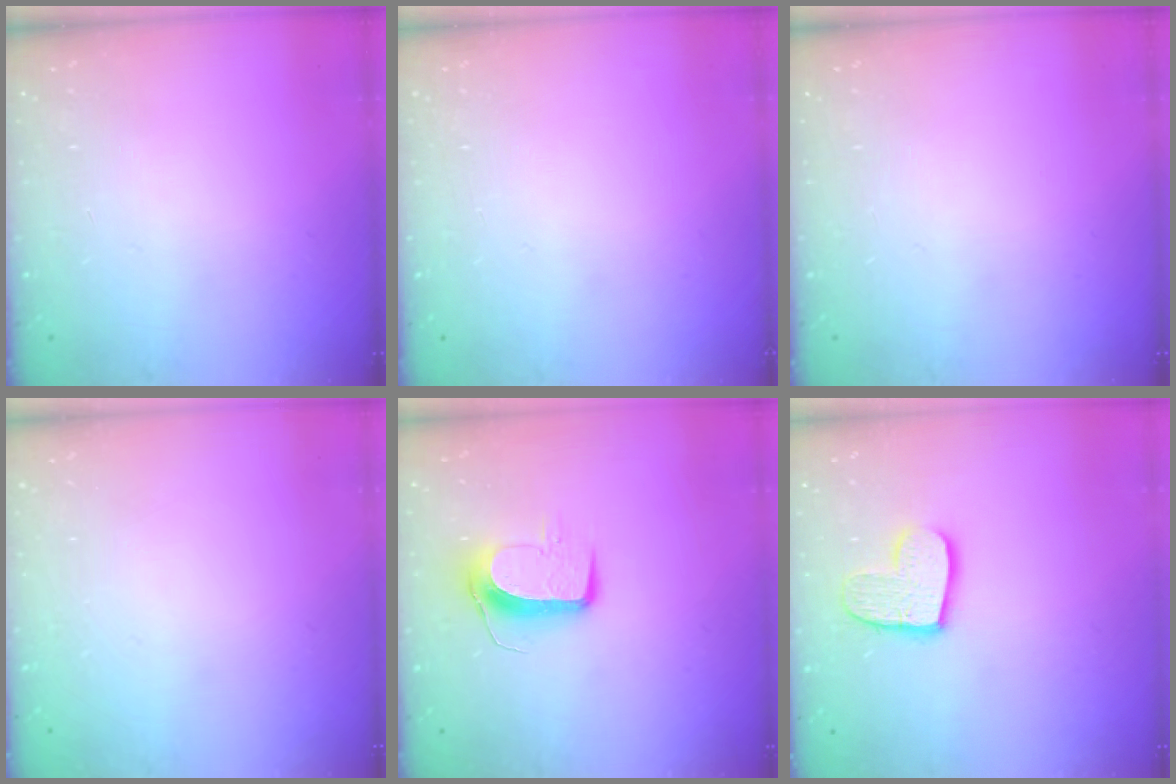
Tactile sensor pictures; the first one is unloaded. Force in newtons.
{"total": 0.0}
{"total": 0.0}
{"total": 0.0}
{"total": 9.8, "press": 9.8, "slide": 0.4}
{"total": 11.9, "press": 11.9, "slide": 0.9}